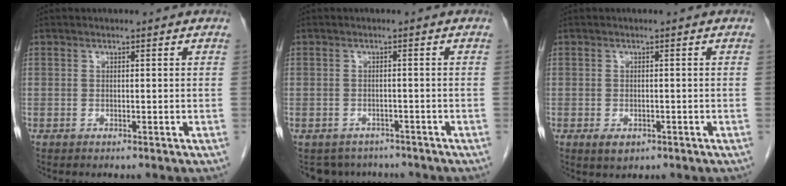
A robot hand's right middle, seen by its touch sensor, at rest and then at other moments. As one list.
[{"total": 5.0, "force": [-4.4, 2.4, -0.1], "torque": [0.010, 0.005, -0.056]}, {"total": 2.2, "force": [-1.1, 1.3, 1.4], "torque": [-0.021, -0.001, -0.005]}]